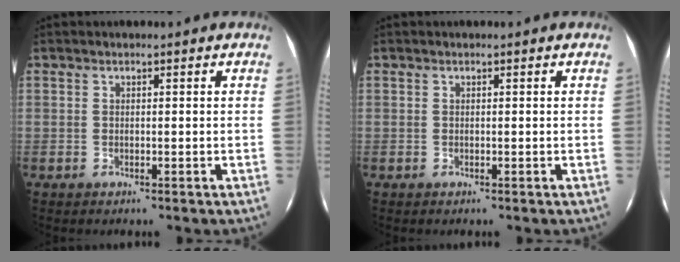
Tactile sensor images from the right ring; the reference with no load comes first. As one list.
[{"total": 0.0}]